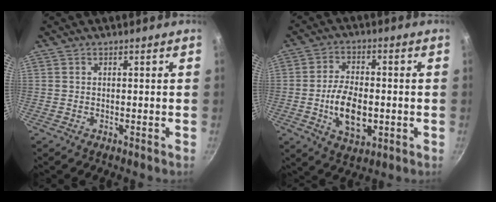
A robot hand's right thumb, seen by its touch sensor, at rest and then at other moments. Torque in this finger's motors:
{"motor_torque": [-0.23, 0.63, -0.06, 0.11, 0.16]}